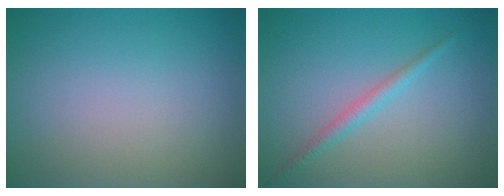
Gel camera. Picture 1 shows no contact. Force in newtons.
{"total": 1.6, "press": 1.6, "slide": 0.1}